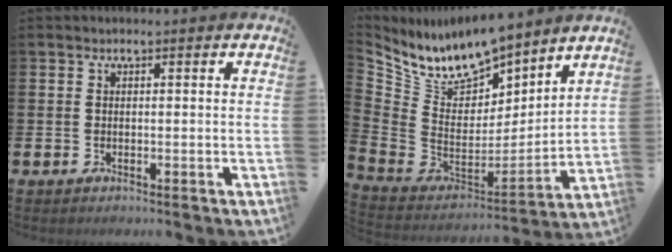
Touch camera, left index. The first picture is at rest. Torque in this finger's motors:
{"motor_torque": [1.30, -0.84, 0.14, 0.06]}